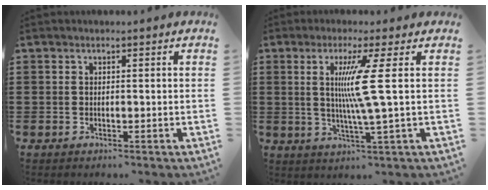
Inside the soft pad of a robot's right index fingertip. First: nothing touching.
{"total": 8.2, "force": [1.1, -1.3, 8.0], "torque": [-0.166, -0.015, 0.004]}